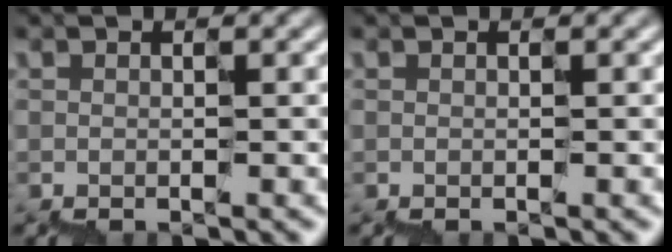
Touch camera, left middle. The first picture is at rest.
{"total": 0.0}